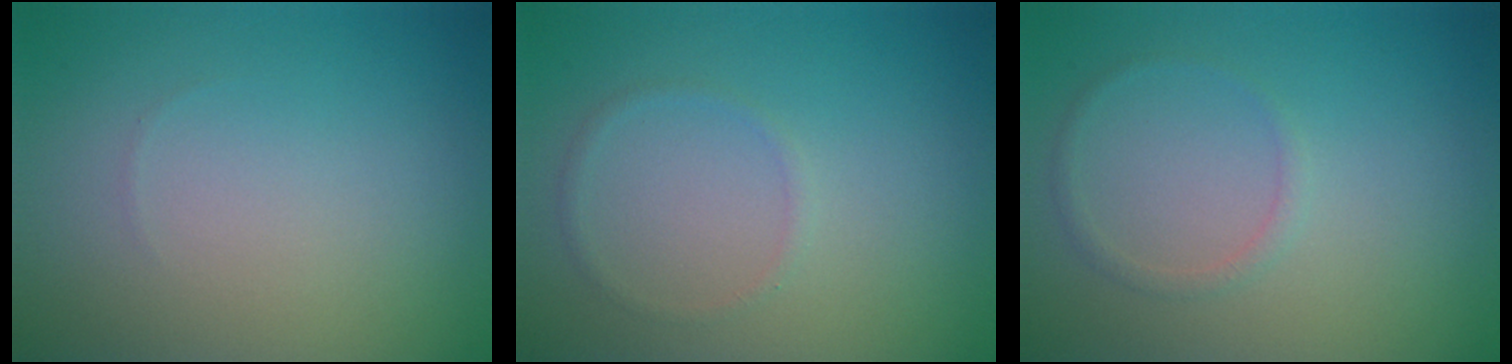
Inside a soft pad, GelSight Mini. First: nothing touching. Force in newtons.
{"total": 0.8, "press": 0.8, "slide": 0.1}
{"total": 1.0, "press": 1.0, "slide": 0.0}